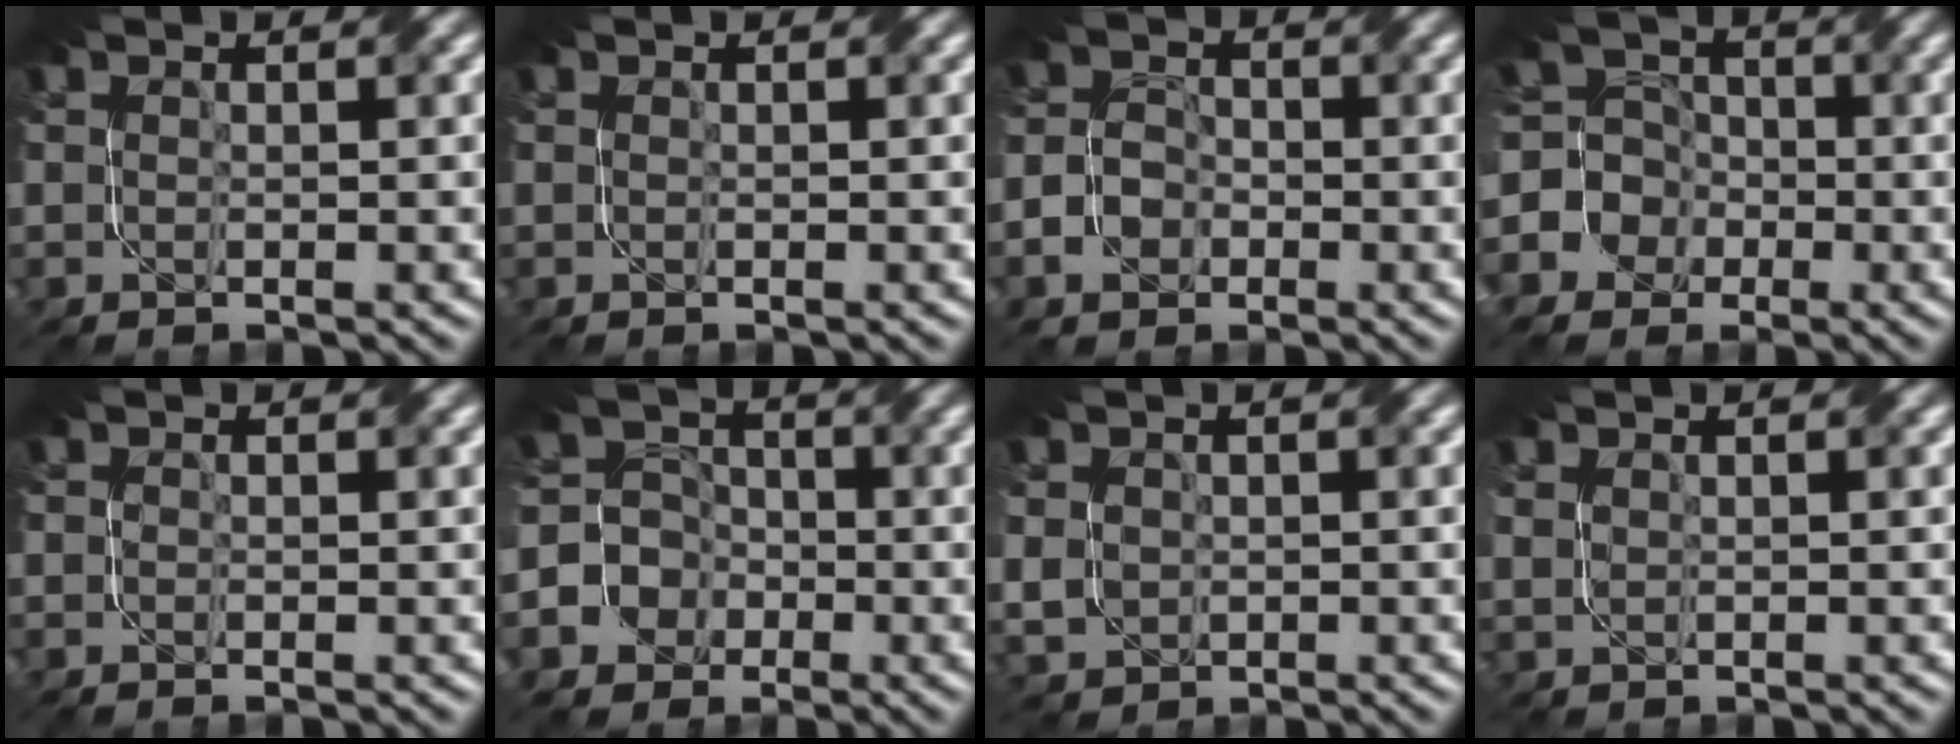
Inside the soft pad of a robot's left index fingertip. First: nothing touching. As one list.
[{"total": 0.0}, {"total": 2.9, "force": [-1.9, 1.8, 1.1], "torque": [-0.013, 0.001, -0.046]}, {"total": 7.5, "force": [-2.9, 6.7, 1.6], "torque": [-0.039, 0.020, -0.090]}, {"total": 0.0}, {"total": 7.3, "force": [-3.5, 6.3, 1.1], "torque": [-0.019, 0.004, -0.090]}, {"total": 2.4, "force": [0.0, 2.2, 1.0], "torque": [-0.041, 0.005, 0.000]}, {"total": 0.6, "force": [0.4, 0.2, 0.4], "torque": [-0.012, 0.001, 0.009]}]